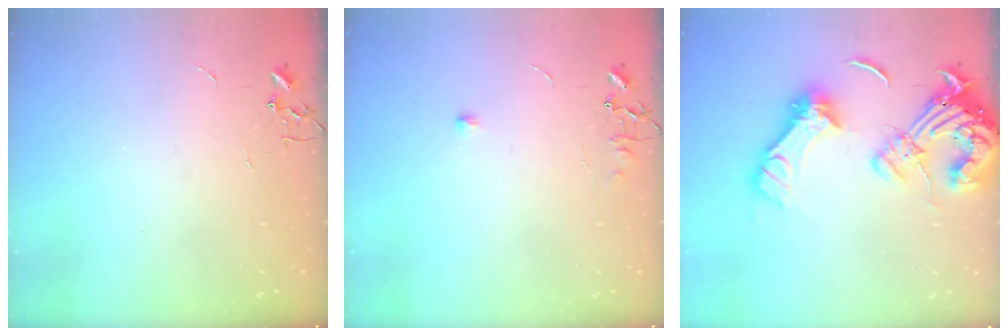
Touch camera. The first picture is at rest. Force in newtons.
{"total": 6.7, "press": 6.7, "slide": 0.9}
{"total": 20.8, "press": 20.7, "slide": 2.6}